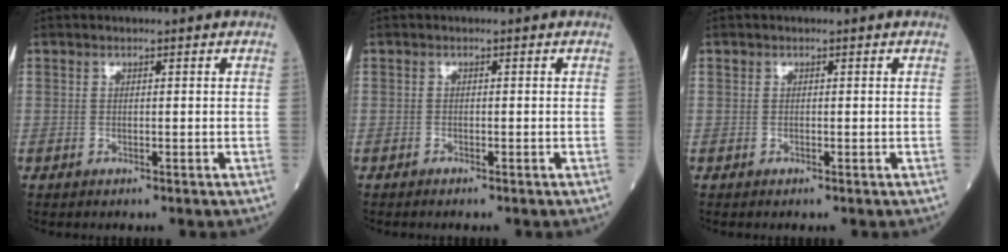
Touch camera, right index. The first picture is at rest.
{"total": 0.8, "force": [-0.7, 0.0, 0.4], "torque": [-0.007, -0.001, -0.009]}
{"total": 0.0}